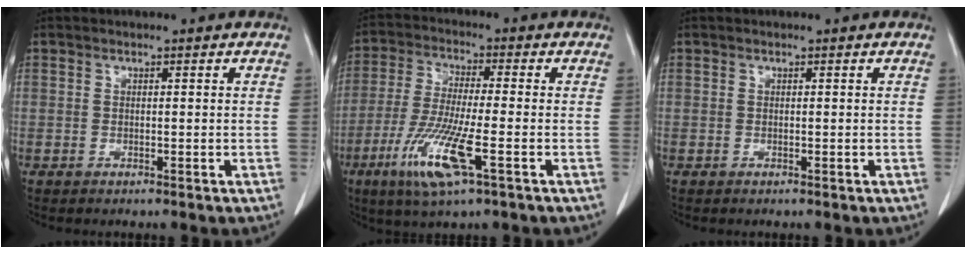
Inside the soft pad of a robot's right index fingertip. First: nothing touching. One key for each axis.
{"total": 11.3, "fx": -4.8, "fy": 0.9, "fz": 10.2, "tx": -0.212, "ty": -0.027, "tz": -0.091}
{"total": 0.0}